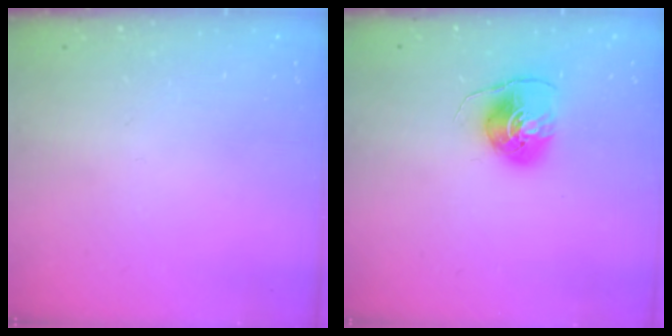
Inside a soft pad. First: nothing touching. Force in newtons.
{"total": 8.3, "press": 8.3, "slide": 0.4}